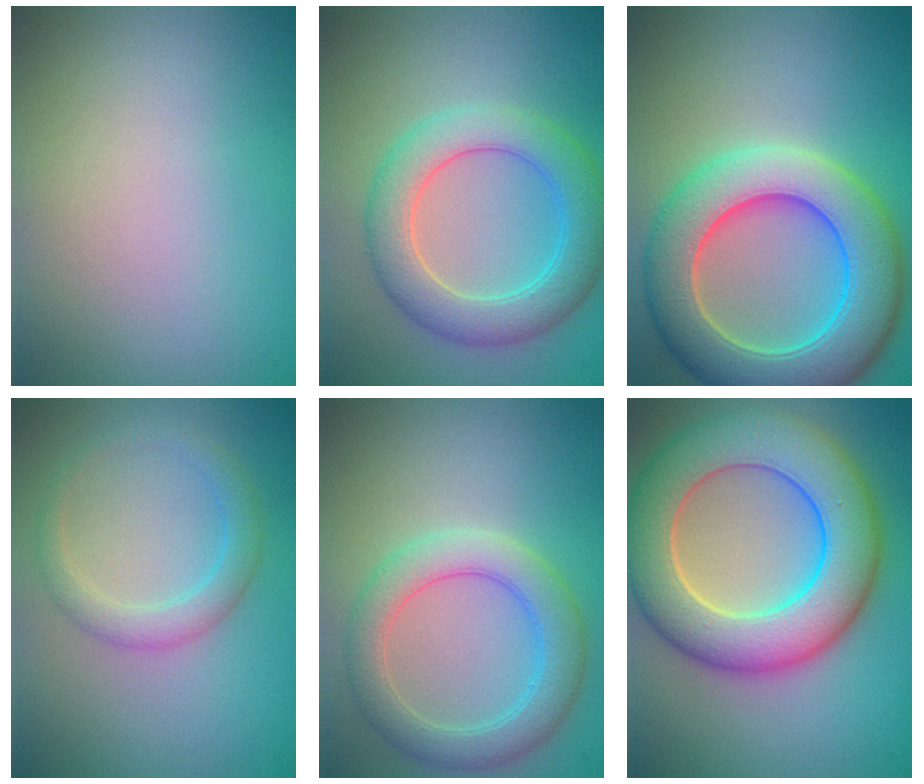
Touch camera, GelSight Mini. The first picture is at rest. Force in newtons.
{"total": 5.6, "press": 5.6, "slide": 0.2}
{"total": 9.8, "press": 9.8, "slide": 0.7}
{"total": 2.4, "press": 2.4, "slide": 0.1}
{"total": 4.5, "press": 4.5, "slide": 0.3}
{"total": 10.4, "press": 10.4, "slide": 0.6}